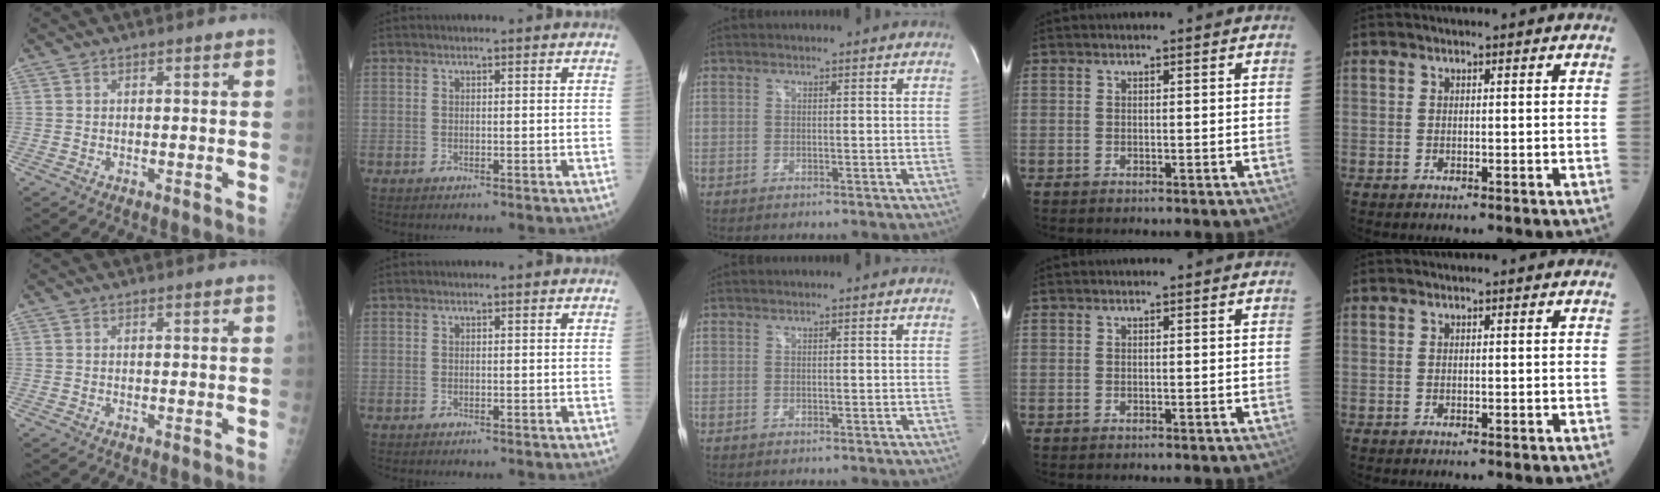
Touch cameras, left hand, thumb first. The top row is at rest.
{}